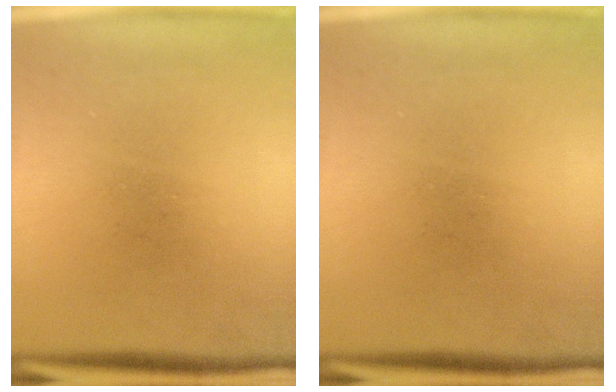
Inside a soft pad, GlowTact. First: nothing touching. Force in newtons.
{"total": 0.0}